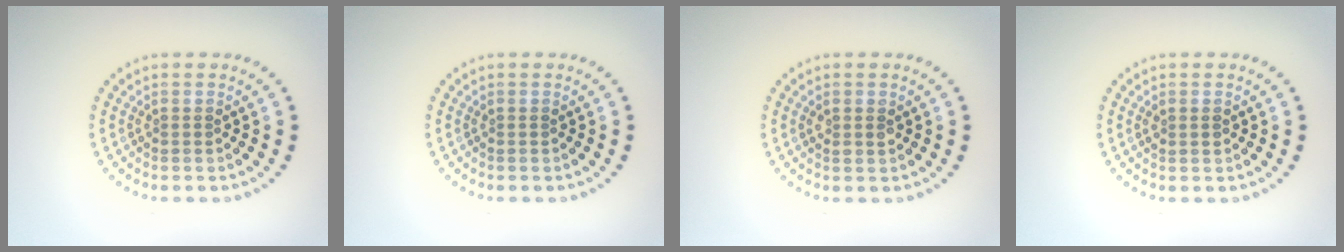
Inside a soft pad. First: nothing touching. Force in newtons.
{"total": 0.0}
{"total": 1.2, "press": 1.2, "slide": 0.3}
{"total": 0.9, "press": 0.9, "slide": 0.1}